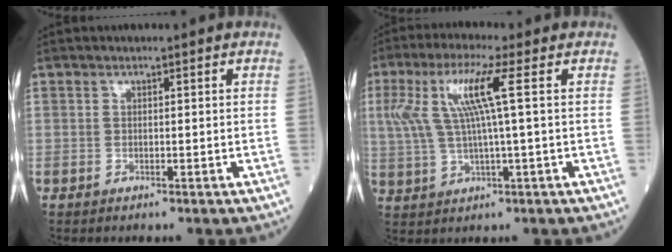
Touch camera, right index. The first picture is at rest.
{"total": 9.0, "force": [2.3, 0.1, 8.7], "torque": [-0.197, 0.018, 0.047]}